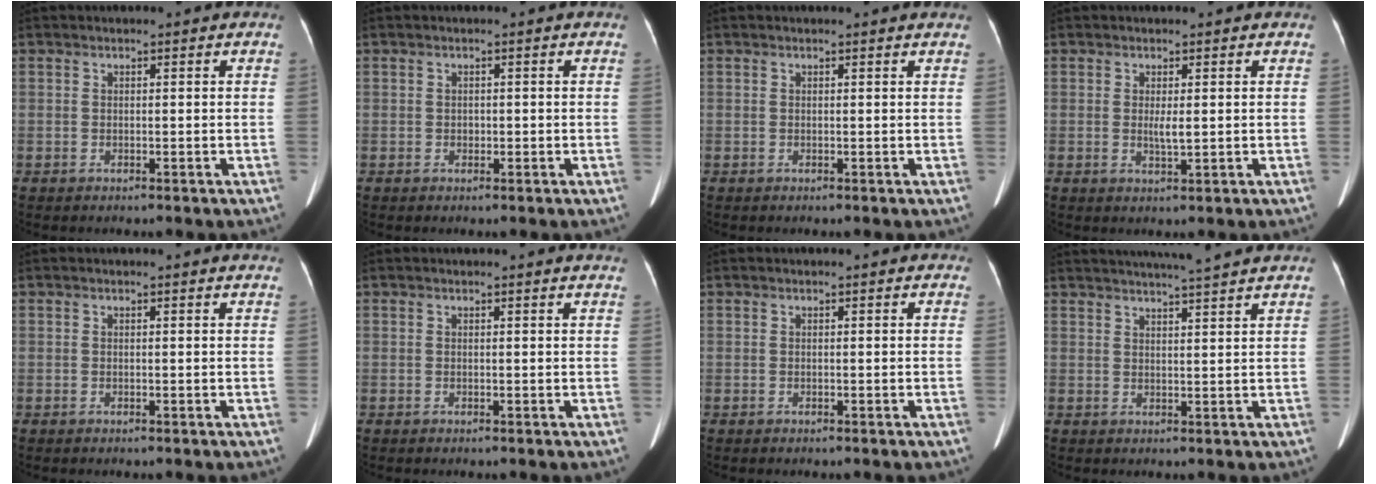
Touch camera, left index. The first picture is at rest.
{"total": 0.7, "force": [-0.1, 0.6, 0.4], "torque": [-0.006, 0.002, -0.003]}
{"total": 1.6, "force": [1.5, -0.2, 0.5], "torque": [-0.016, 0.002, 0.014]}
{"total": 1.9, "force": [0.2, 0.3, 1.9], "torque": [-0.038, -0.004, 0.005]}
{"total": 1.6, "force": [1.5, -0.2, 0.5], "torque": [-0.018, -0.003, 0.011]}
{"total": 3.3, "force": [3.1, -0.3, 1.0], "torque": [-0.015, 0.003, 0.024]}
{"total": 0.9, "force": [0.7, 0.3, 0.4], "torque": [-0.009, 0.009, 0.004]}
{"total": 10.3, "force": [9.3, -0.9, 4.5], "torque": [-0.072, 0.016, 0.119]}